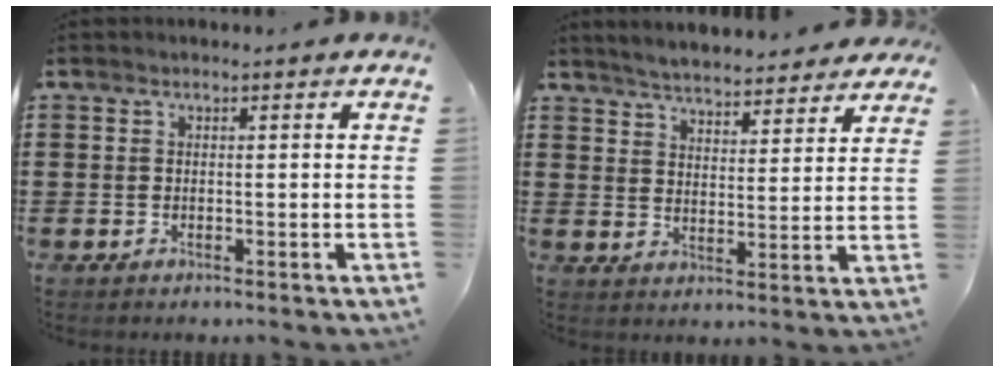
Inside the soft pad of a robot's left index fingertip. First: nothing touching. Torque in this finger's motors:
{"motor_torque": [2.14, 0.00, 0.60, 0.12]}